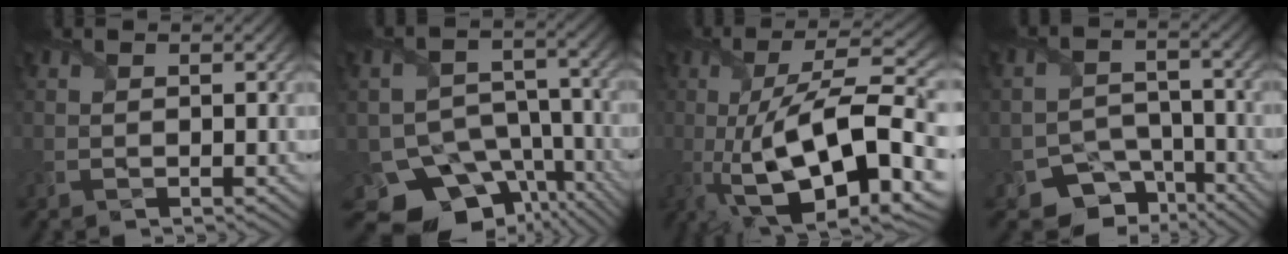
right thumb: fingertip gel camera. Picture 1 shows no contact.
{"total": 14.9, "force": [-10.2, 9.8, 5.0], "torque": [-0.102, -0.041, -0.128]}
{"total": 17.7, "force": [-3.7, 6.1, 16.2], "torque": [-0.281, -0.006, -0.056]}
{"total": 6.9, "force": [-4.6, 4.7, 2.1], "torque": [-0.026, -0.017, -0.078]}